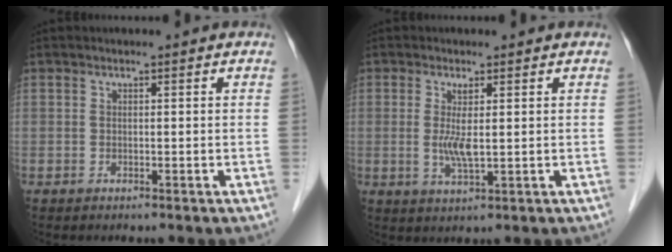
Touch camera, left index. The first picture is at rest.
{"total": 3.8, "force": [0.2, 0.4, 3.7], "torque": [-0.081, -0.010, 0.008]}